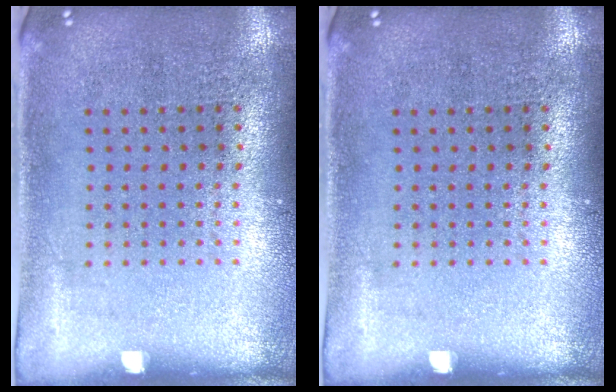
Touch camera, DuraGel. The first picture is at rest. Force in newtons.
{"total": 0.0}